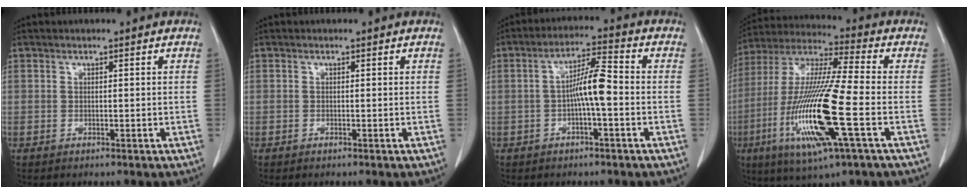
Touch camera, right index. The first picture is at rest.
{"total": 0.0}
{"total": 6.3, "force": [-1.1, 0.6, 6.2], "torque": [-0.114, 0.015, -0.022]}
{"total": 19.2, "force": [-5.5, 1.0, 18.3], "torque": [-0.390, -0.023, -0.106]}